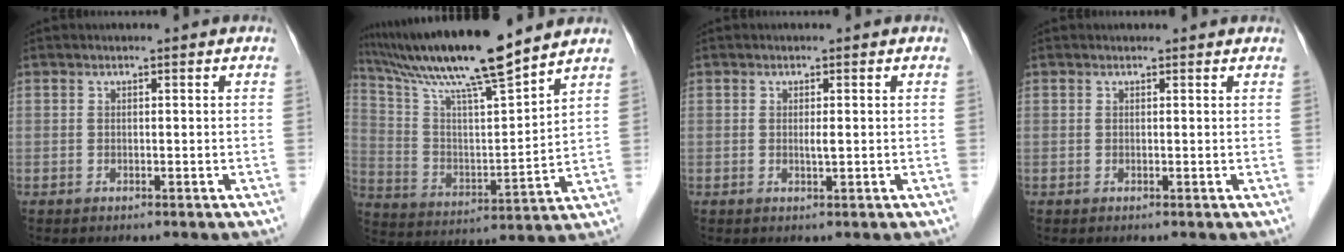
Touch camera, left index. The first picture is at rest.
{"total": 17.1, "force": [14.4, -0.3, 9.2], "torque": [-0.170, 0.002, 0.255]}
{"total": 0.9, "force": [0.0, 0.1, 0.9], "torque": [-0.019, -0.006, 0.000]}
{"total": 1.5, "force": [1.4, 0.6, 0.2], "torque": [-0.006, 0.010, 0.014]}